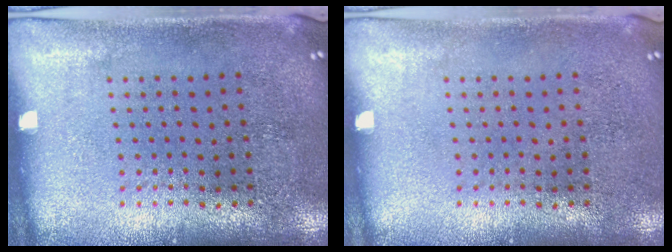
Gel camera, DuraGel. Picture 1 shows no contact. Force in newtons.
{"total": 0.0}